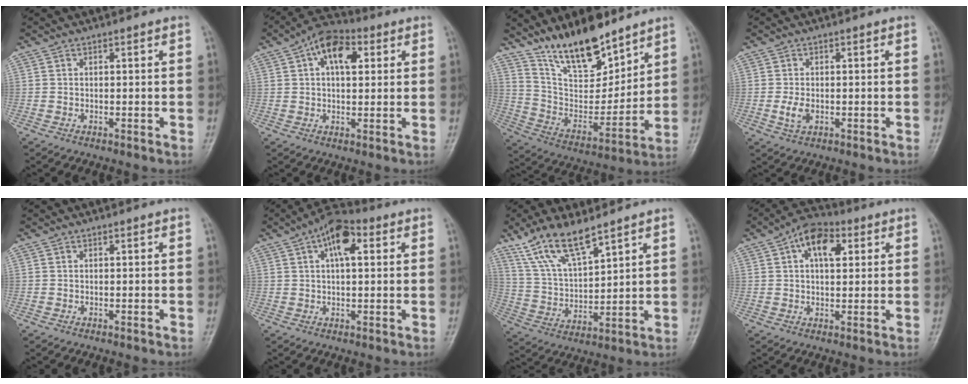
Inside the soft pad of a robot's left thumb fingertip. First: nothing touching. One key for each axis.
{"total": 9.5, "fx": 3.3, "fy": 5.4, "fz": 7.1, "tx": -0.101, "ty": 0.012, "tz": 0.042}
{"total": 16.4, "fx": 12.7, "fy": 6.0, "fz": 8.4, "tx": -0.100, "ty": -0.081, "tz": 0.237}
{"total": 2.7, "fx": -0.5, "fy": 1.7, "fz": 2.1, "tx": -0.043, "ty": -0.004, "tz": -0.008}
{"total": 0.0}
{"total": 8.4, "fx": 3.1, "fy": 4.0, "fz": 6.8, "tx": -0.102, "ty": 0.013, "tz": 0.041}
{"total": 12.0, "fx": 8.7, "fy": 3.5, "fz": 7.5, "tx": -0.136, "ty": -0.039, "tz": 0.182}
{"total": 9.0, "fx": 3.2, "fy": 5.1, "fz": 6.6, "tx": -0.092, "ty": 0.009, "tz": 0.042}